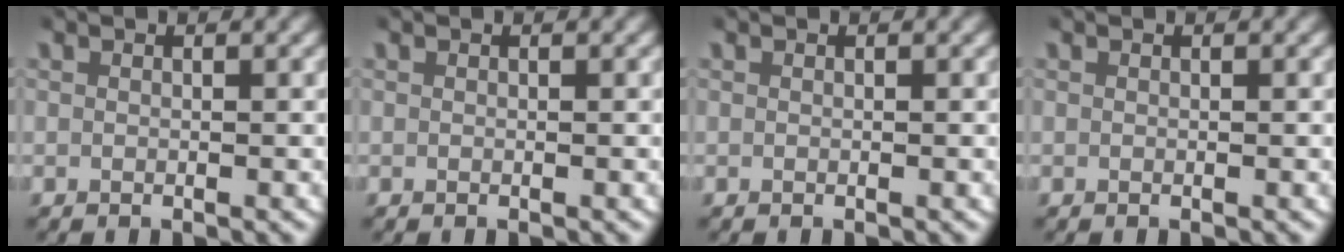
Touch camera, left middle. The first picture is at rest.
{"total": 0.0}
{"total": 0.0}
{"total": 0.0}